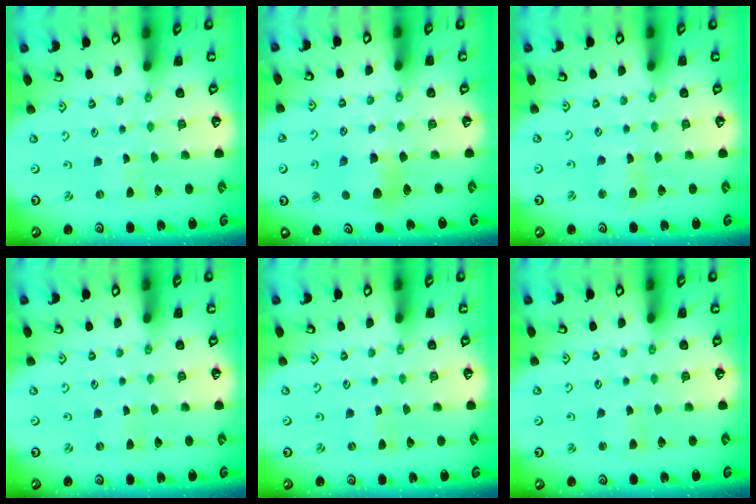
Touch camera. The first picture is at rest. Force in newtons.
{"total": 7.2, "press": 7.2, "slide": 0.2}
{"total": 2.7, "press": 2.7, "slide": 0.3}
{"total": 0.0}
{"total": 0.0}
{"total": 2.1, "press": 2.1, "slide": 0.2}